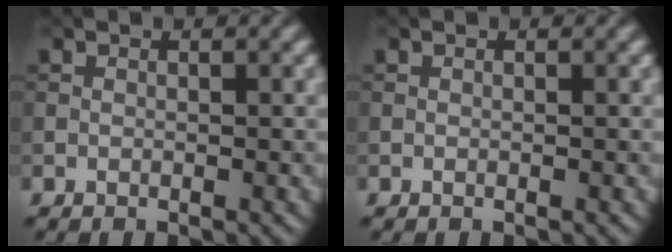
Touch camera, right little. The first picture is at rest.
{"total": 0.0}